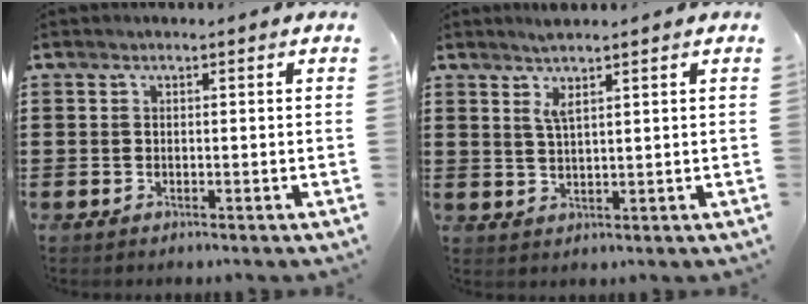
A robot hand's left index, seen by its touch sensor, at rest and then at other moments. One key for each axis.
{"total": 2.7, "fx": 1.7, "fy": 0.2, "fz": 2.1, "tx": -0.045, "ty": 0.002, "tz": 0.031}